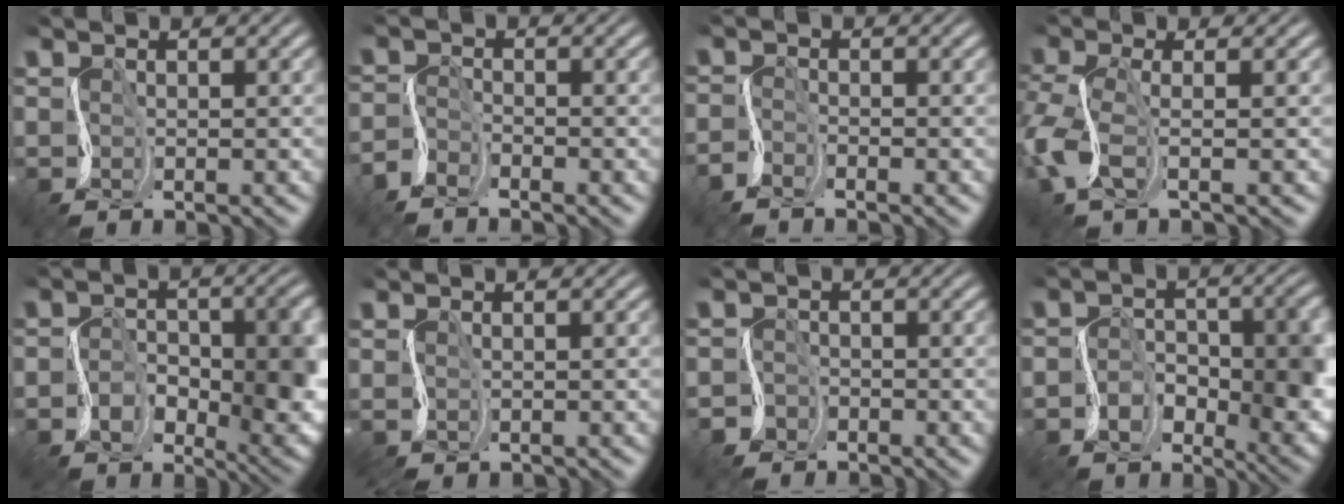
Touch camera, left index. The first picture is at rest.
{"total": 2.3, "force": [-2.1, 0.7, 0.7], "torque": [-0.017, -0.002, -0.052]}
{"total": 1.5, "force": [-1.5, 0.2, 0.4], "torque": [-0.013, -0.003, -0.040]}
{"total": 4.5, "force": [-1.2, 1.7, 4.0], "torque": [-0.107, 0.000, -0.036]}
{"total": 9.9, "force": [-1.9, 5.9, 7.7], "torque": [-0.111, -0.009, -0.028]}
{"total": 0.0}
{"total": 1.4, "force": [-0.9, 0.9, -0.5], "torque": [0.018, 0.004, -0.022]}
{"total": 8.9, "force": [-1.7, 5.6, 6.7], "torque": [-0.095, -0.011, -0.025]}